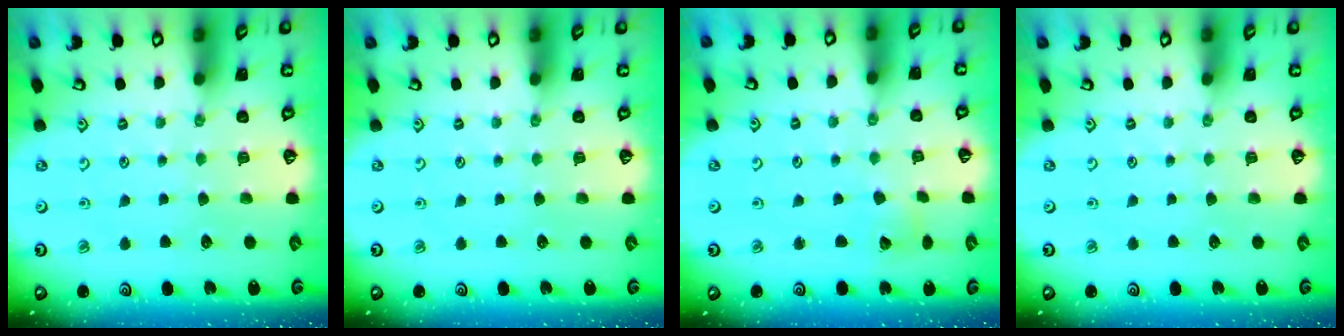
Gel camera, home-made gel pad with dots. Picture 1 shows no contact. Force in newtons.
{"total": 0.0}
{"total": 3.0, "press": 3.0, "slide": 0.2}
{"total": 0.0}